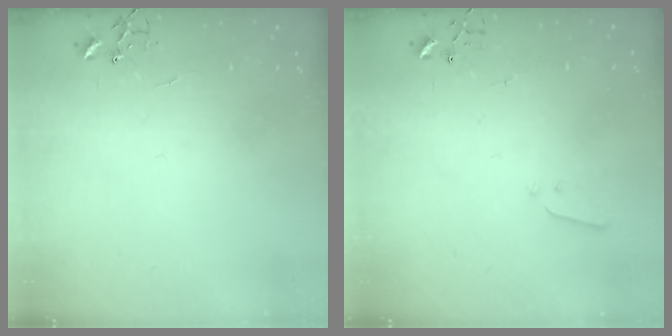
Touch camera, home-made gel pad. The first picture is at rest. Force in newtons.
{"total": 2.2, "press": 2.1, "slide": 0.3}